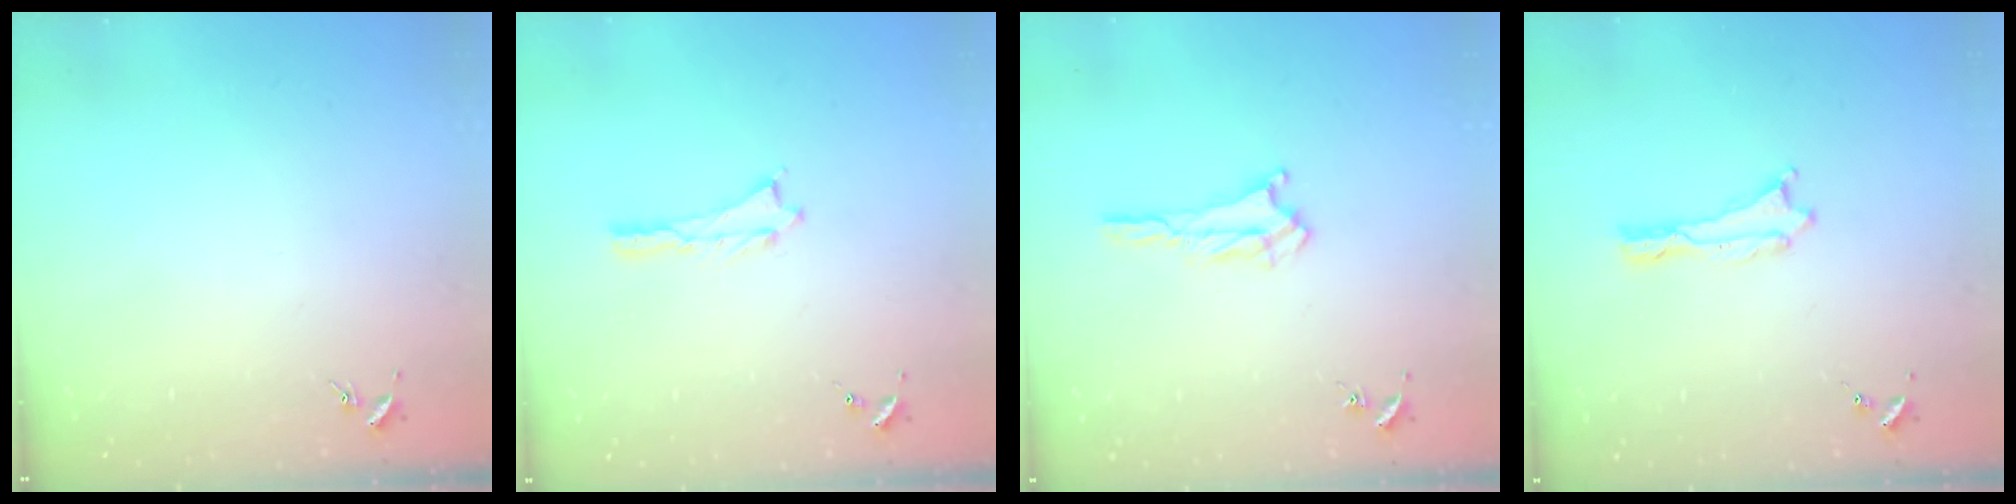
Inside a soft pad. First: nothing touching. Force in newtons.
{"total": 0.0}
{"total": 1.7, "press": 1.7, "slide": 0.2}
{"total": 0.0}